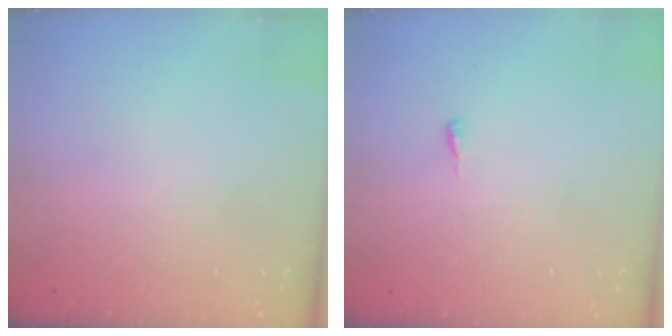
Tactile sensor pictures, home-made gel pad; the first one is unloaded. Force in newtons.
{"total": 4.4, "press": 4.4, "slide": 0.5}